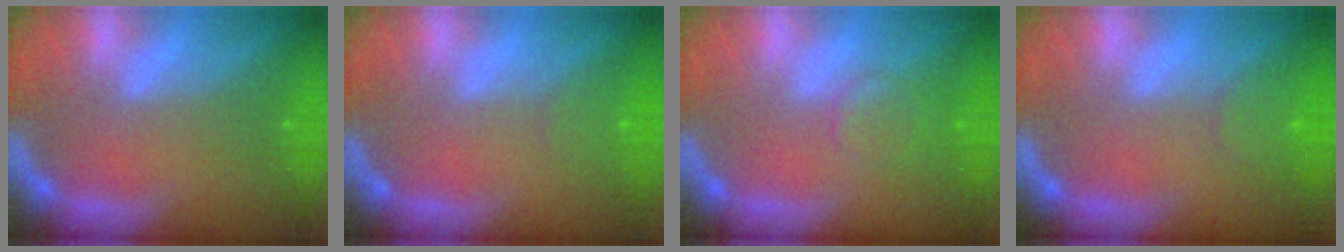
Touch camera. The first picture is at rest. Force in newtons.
{"total": 1.4}
{"total": 2.9}
{"total": 2.4}